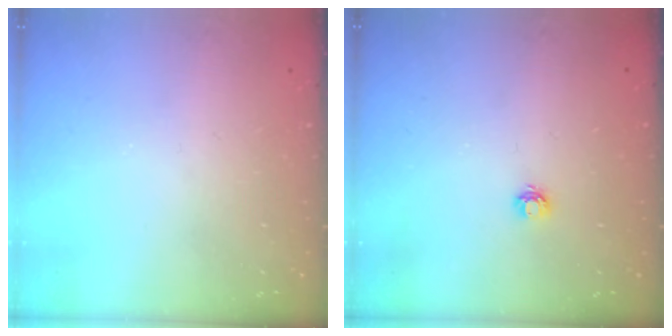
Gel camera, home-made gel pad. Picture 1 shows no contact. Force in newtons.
{"total": 3.7, "press": 3.7, "slide": 0.5}